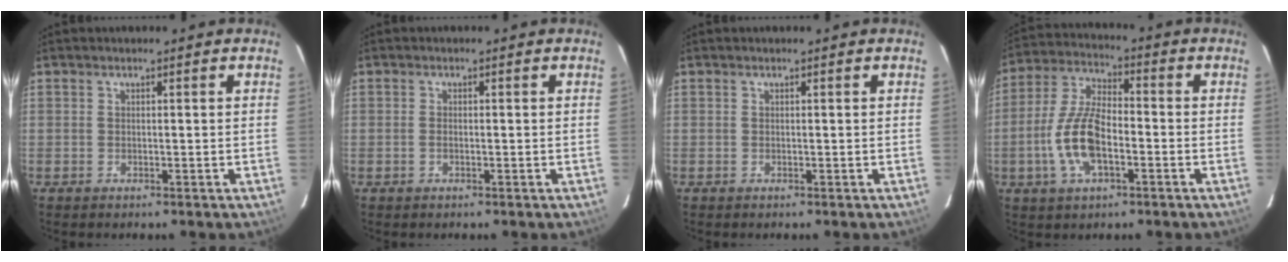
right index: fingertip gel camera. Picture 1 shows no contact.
{"total": 0.7, "force": [-0.2, 0.3, 0.6], "torque": [-0.012, 0.001, -0.005]}
{"total": 0.0}
{"total": 11.9, "force": [-3.5, 5.1, 10.1], "torque": [-0.217, 0.006, -0.068]}